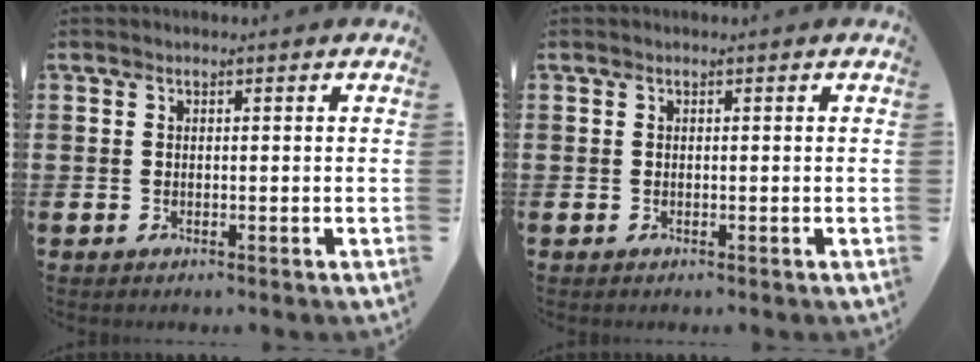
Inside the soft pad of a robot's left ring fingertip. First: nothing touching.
{"total": 0.0}